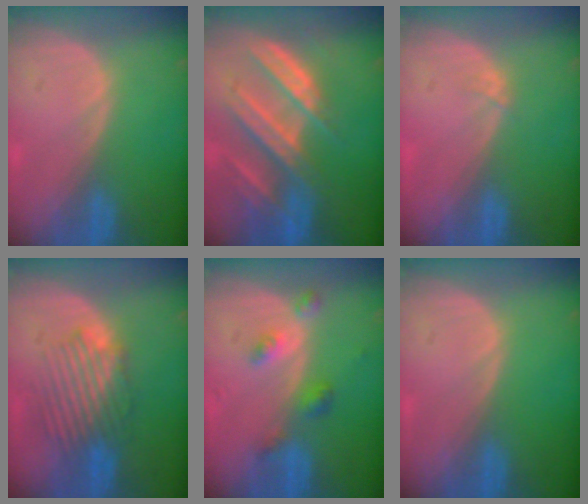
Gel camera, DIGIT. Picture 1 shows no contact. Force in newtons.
{"total": 9.4, "press": 8.4, "slide": 4.1}
{"total": 0.7, "press": 0.6, "slide": 0.3}
{"total": 6.6, "press": 6.4, "slide": 1.6}
{"total": 4.3, "press": 3.9, "slide": 1.8}
{"total": 0.0}